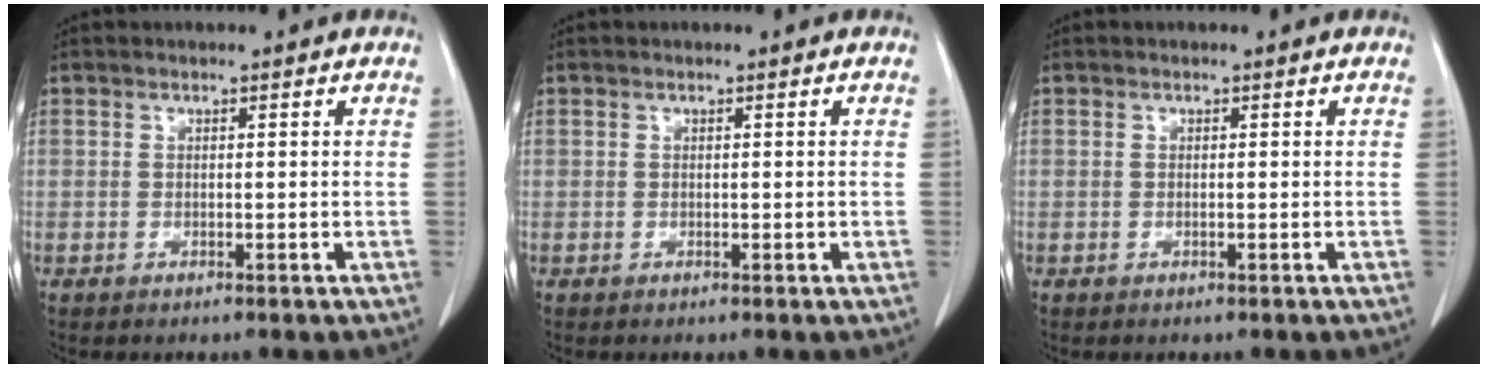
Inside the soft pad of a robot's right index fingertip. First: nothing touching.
{"total": 0.0}
{"total": 0.0}